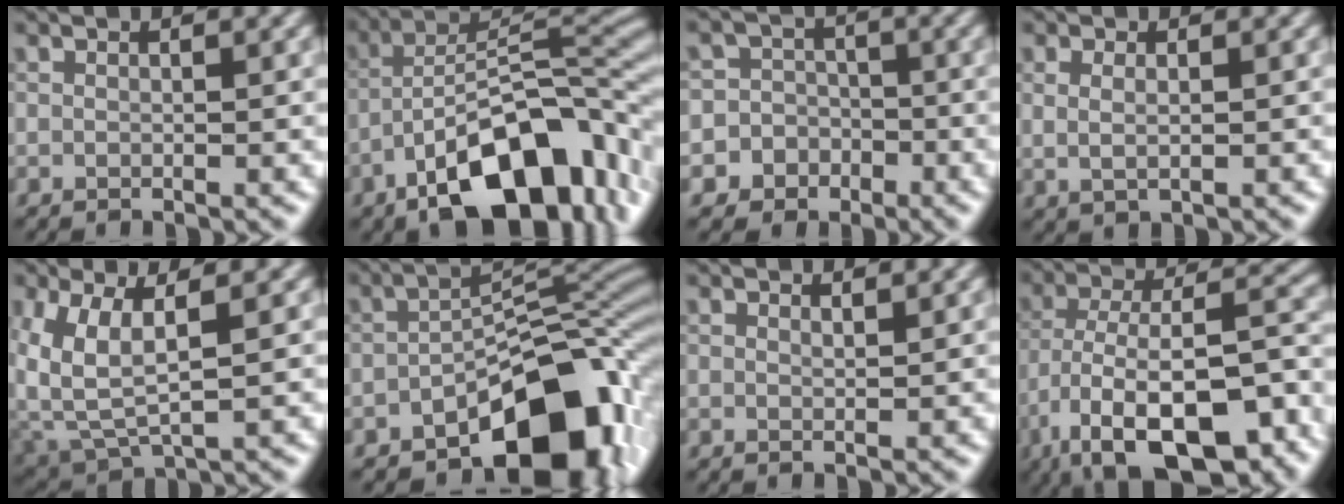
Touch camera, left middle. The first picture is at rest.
{"total": 13.4, "force": [-6.7, 5.8, 10.1], "torque": [-0.148, 0.002, -0.122]}
{"total": 6.5, "force": [-3.0, 5.8, 0.1], "torque": [0.013, 0.003, -0.070]}
{"total": 1.5, "force": [0.4, 0.6, 1.2], "torque": [-0.024, -0.005, 0.011]}
{"total": 5.3, "force": [1.4, 2.6, 4.4], "torque": [-0.117, -0.012, 0.037]}
{"total": 12.0, "force": [-6.3, 5.9, 8.3], "torque": [-0.098, -0.002, -0.106]}
{"total": 0.7, "force": [0.6, 0.1, 0.2], "torque": [-0.002, -0.001, 0.011]}
{"total": 14.5, "force": [-7.6, 6.0, 10.7], "torque": [-0.191, 0.000, -0.123]}